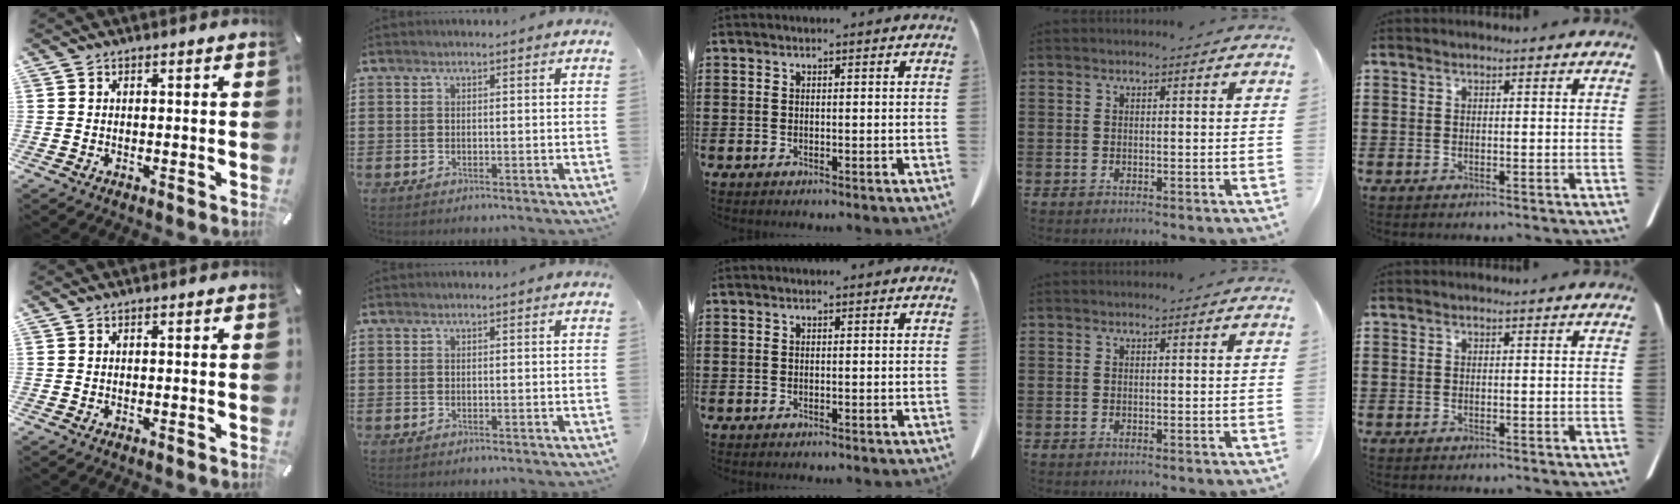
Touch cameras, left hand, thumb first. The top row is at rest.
{}